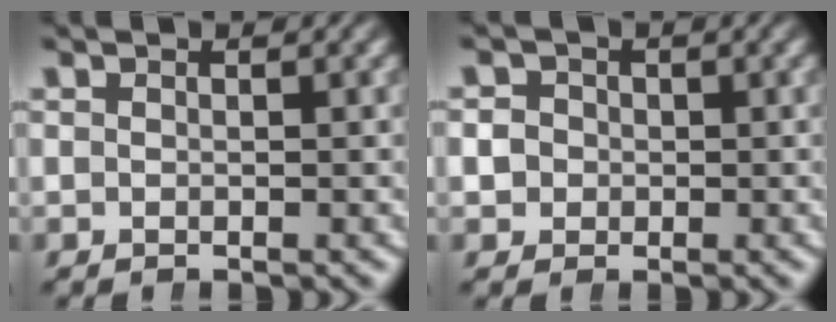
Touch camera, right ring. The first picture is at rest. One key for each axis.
{"total": 3.4, "fx": -0.2, "fy": 3.3, "fz": 0.8, "tx": -0.028, "ty": -0.008, "tz": -0.003}